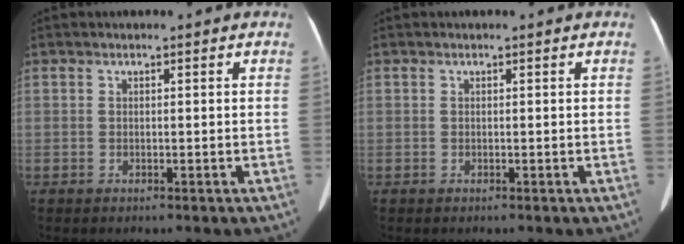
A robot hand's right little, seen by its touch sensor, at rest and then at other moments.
{"total": 0.0}